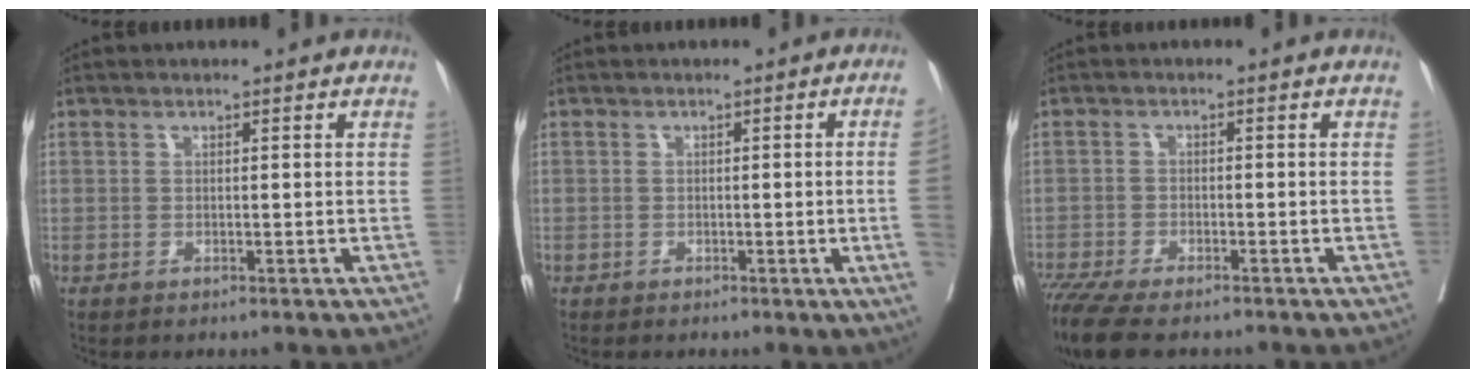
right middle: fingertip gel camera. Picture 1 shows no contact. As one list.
[{"total": 3.4, "force": [-0.5, -1.1, 3.2], "torque": [-0.039, -0.007, -0.007]}, {"total": 9.8, "force": [-7.9, 2.4, 5.2], "torque": [-0.094, -0.015, -0.129]}]